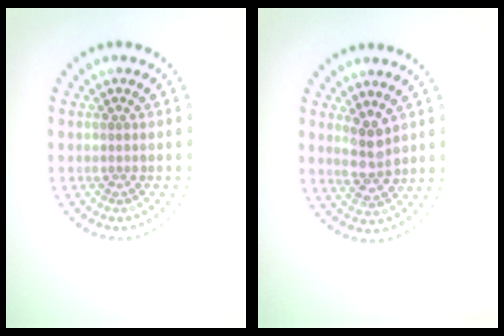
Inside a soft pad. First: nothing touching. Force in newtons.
{"total": 2.8, "press": 2.6, "slide": 1.1}